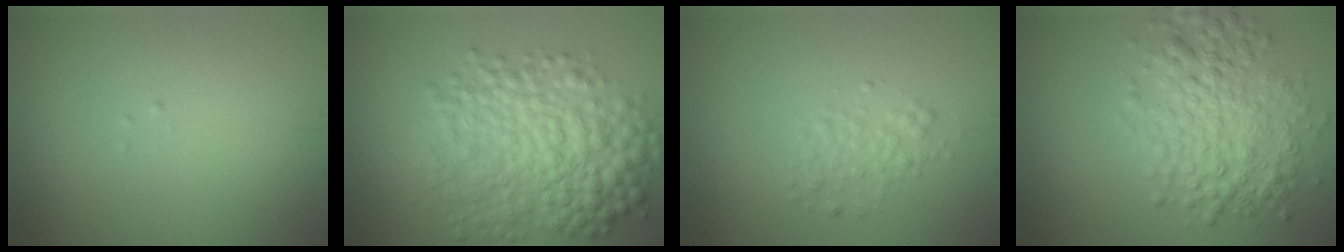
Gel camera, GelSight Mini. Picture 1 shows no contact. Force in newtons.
{"total": 7.9, "press": 7.9, "slide": 0.1}
{"total": 1.7, "press": 1.7, "slide": 0.0}
{"total": 5.5, "press": 5.5, "slide": 0.1}